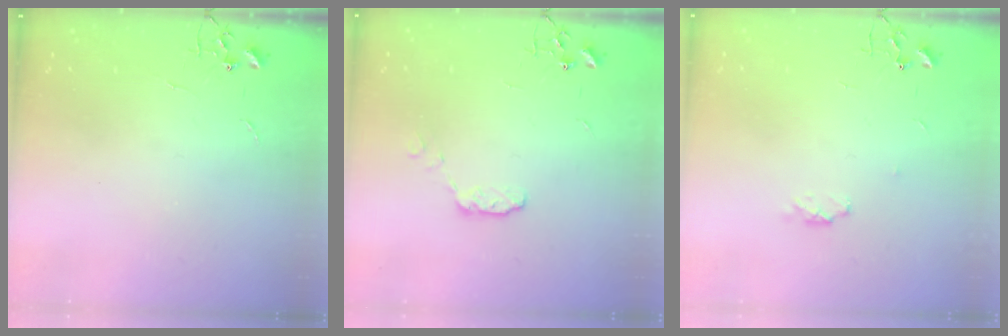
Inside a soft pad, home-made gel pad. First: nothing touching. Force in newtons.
{"total": 5.3, "press": 5.3, "slide": 0.2}
{"total": 3.9, "press": 3.8, "slide": 0.8}